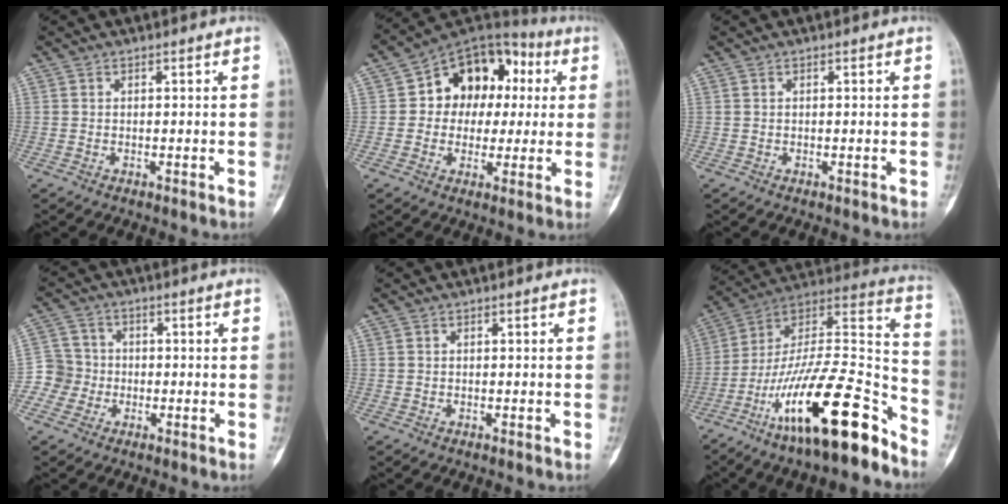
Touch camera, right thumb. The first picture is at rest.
{"total": 15.3, "force": [2.1, 11.9, 9.5], "torque": [-0.075, 0.033, 0.025]}
{"total": 0.0}
{"total": 5.6, "force": [-1.6, 5.4, 0.2], "torque": [0.024, 0.015, -0.039]}
{"total": 0.0}
{"total": 26.7, "force": [-16.3, 6.8, 20.0], "torque": [-0.320, 0.088, -0.274]}